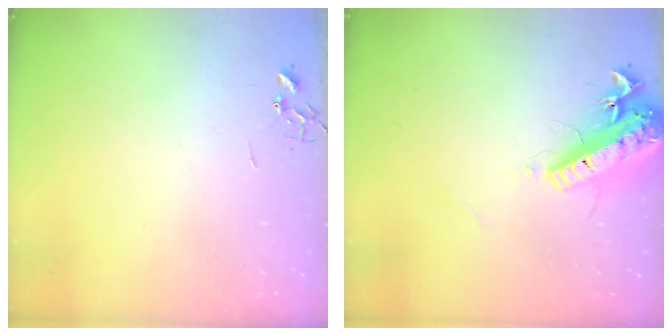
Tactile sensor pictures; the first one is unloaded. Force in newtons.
{"total": 18.1, "press": 17.7, "slide": 3.6}